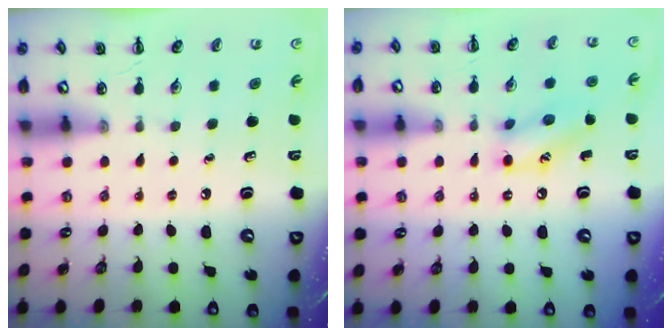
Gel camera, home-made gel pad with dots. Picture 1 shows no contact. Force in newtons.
{"total": 11.4, "press": 11.3, "slide": 1.8}